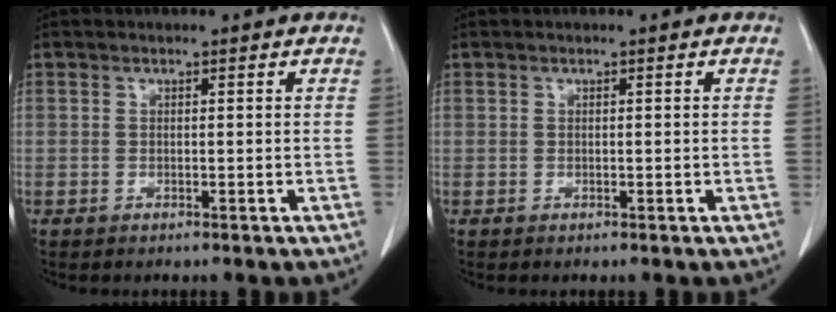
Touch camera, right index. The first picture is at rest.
{"total": 0.0}